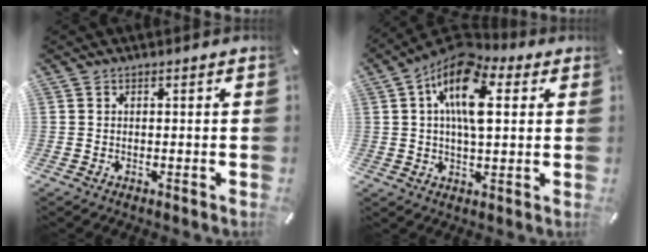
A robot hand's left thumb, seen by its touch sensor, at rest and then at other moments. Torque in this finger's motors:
{"motor_torque": [0.42, 1.14, 1.53, -1.24, 0.46]}